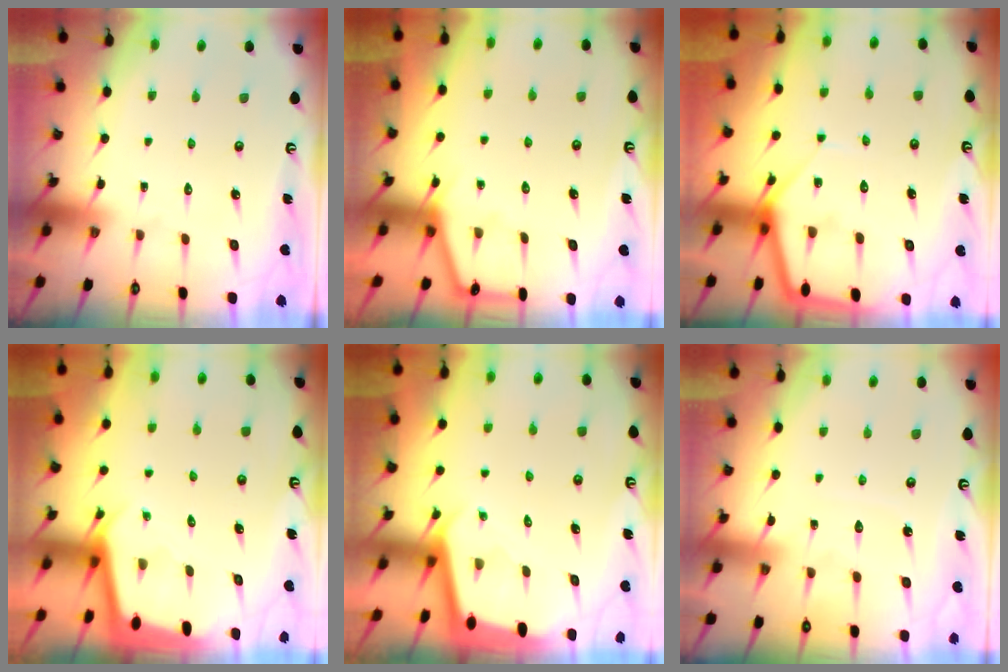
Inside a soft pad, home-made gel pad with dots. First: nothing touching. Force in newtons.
{"total": 5.0, "press": 5.0, "slide": 0.3}
{"total": 9.2, "press": 9.1, "slide": 0.9}
{"total": 2.2, "press": 2.2, "slide": 0.1}
{"total": 1.9, "press": 1.9, "slide": 0.0}
{"total": 4.4, "press": 4.4, "slide": 0.4}